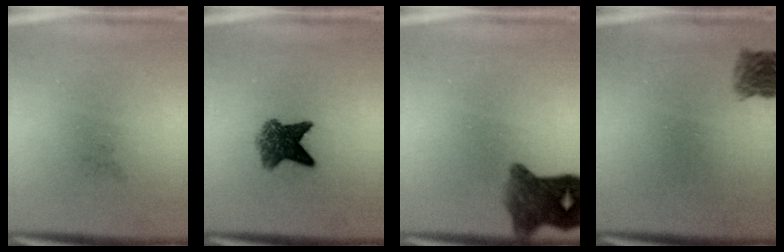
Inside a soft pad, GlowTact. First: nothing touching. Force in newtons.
{"total": 5.7}
{"total": 6.4}
{"total": 2.6}